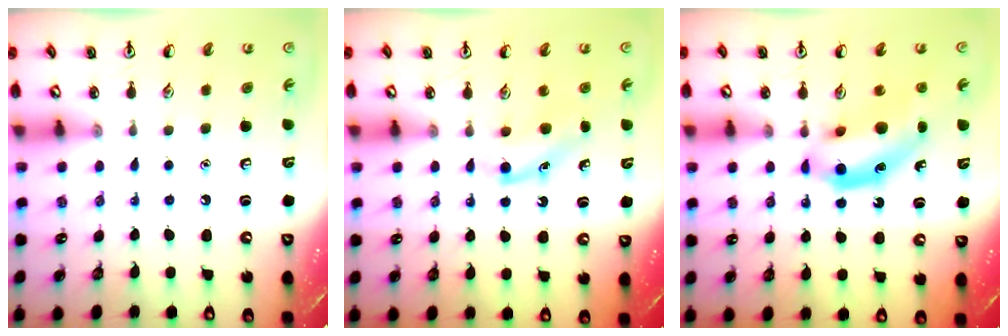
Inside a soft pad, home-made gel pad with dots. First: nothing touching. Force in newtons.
{"total": 5.6, "press": 5.3, "slide": 1.7}
{"total": 11.5, "press": 11.0, "slide": 3.5}